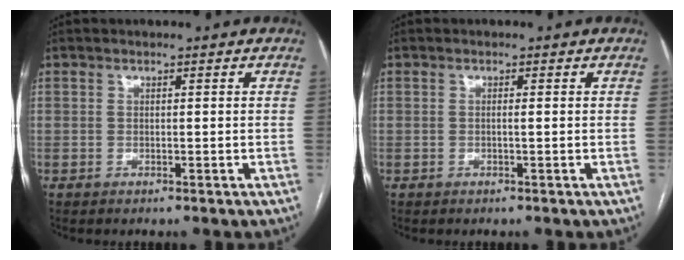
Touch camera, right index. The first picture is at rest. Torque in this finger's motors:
{"motor_torque": [-0.10, 0.05, -0.01, -0.01]}